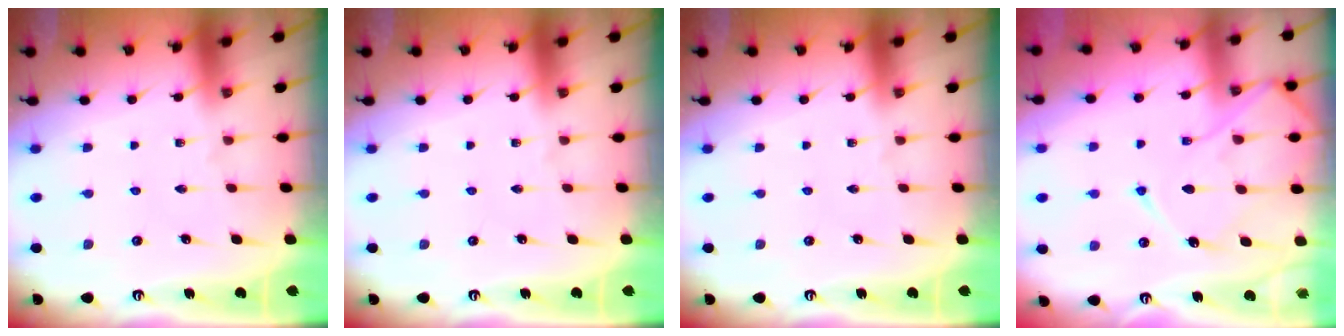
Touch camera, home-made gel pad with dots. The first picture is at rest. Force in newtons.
{"total": 0.0}
{"total": 0.0}
{"total": 11.9, "press": 11.9, "slide": 1.3}